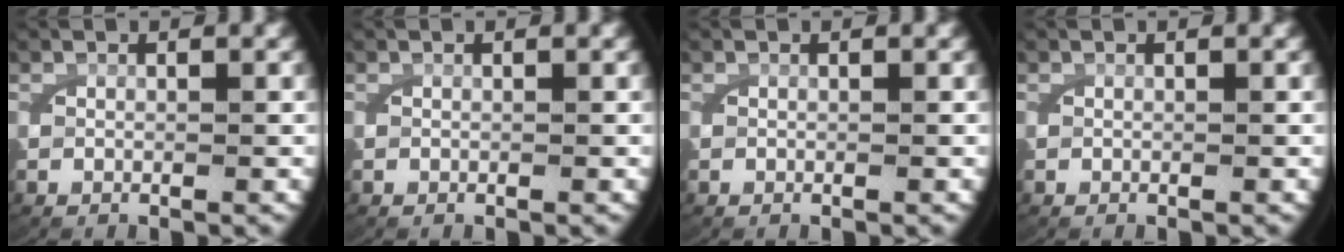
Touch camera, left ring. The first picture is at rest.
{"total": 0.0}
{"total": 0.0}
{"total": 0.0}